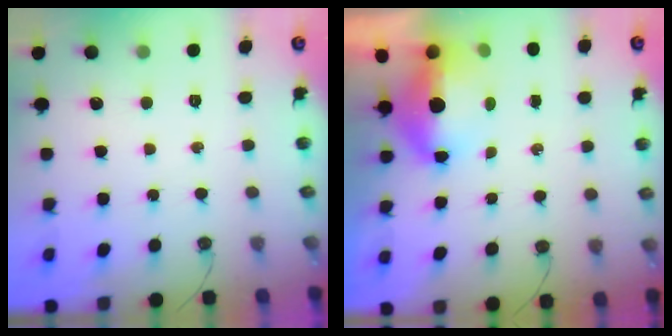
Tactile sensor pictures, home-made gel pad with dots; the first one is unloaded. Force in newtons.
{"total": 6.6, "press": 6.5, "slide": 1.1}